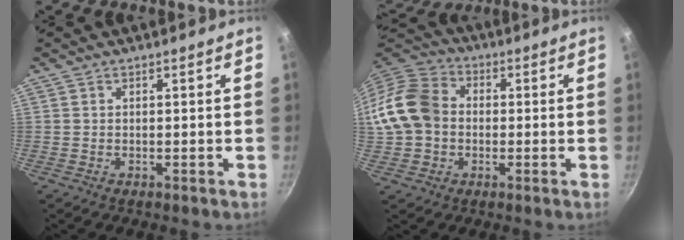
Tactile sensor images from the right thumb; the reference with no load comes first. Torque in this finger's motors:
{"motor_torque": [0.83, 0.85, 0.00, 0.00, 0.12]}